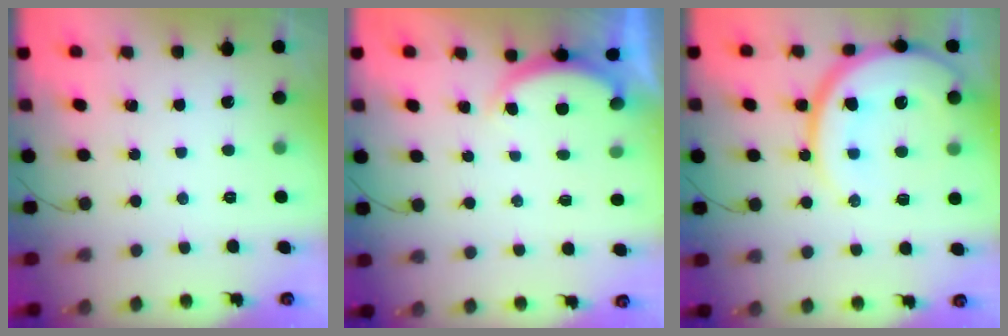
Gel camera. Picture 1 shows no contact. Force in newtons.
{"total": 3.0, "press": 2.9, "slide": 0.6}
{"total": 18.4, "press": 18.1, "slide": 2.8}